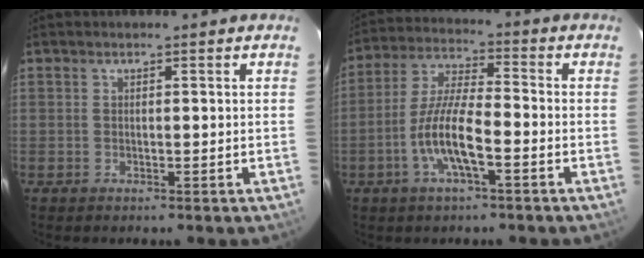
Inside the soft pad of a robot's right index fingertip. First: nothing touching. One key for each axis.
{"total": 12.9, "fx": -4.9, "fy": 2.9, "fz": 11.6, "tx": -0.240, "ty": -0.003, "tz": -0.098}